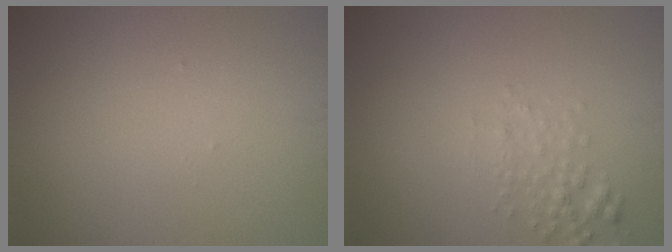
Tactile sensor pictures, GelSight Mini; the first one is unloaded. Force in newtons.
{"total": 1.6, "press": 1.6, "slide": 0.1}